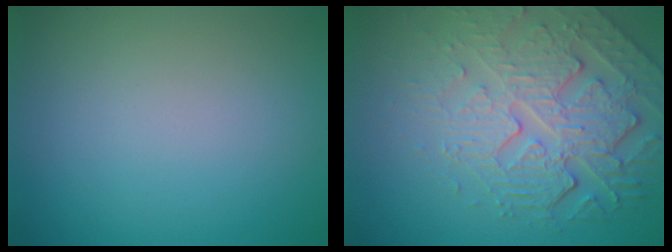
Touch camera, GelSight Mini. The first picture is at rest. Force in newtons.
{"total": 5.2, "press": 4.7, "slide": 2.2}